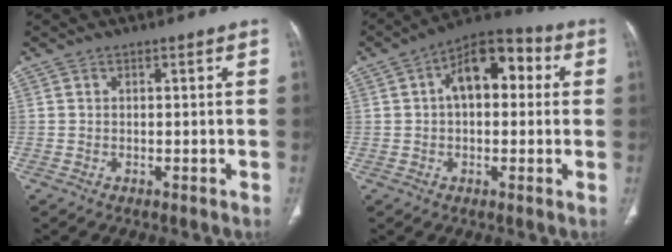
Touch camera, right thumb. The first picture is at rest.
{"total": 12.3, "force": [2.3, 7.0, 9.9], "torque": [-0.127, 0.033, 0.024]}